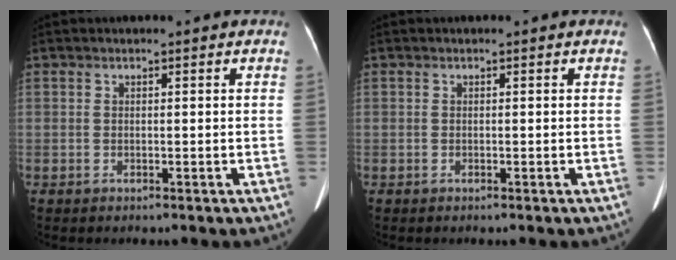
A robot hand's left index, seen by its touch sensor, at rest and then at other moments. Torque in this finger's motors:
{"motor_torque": [-0.30, 0.10, -0.02, -0.01]}